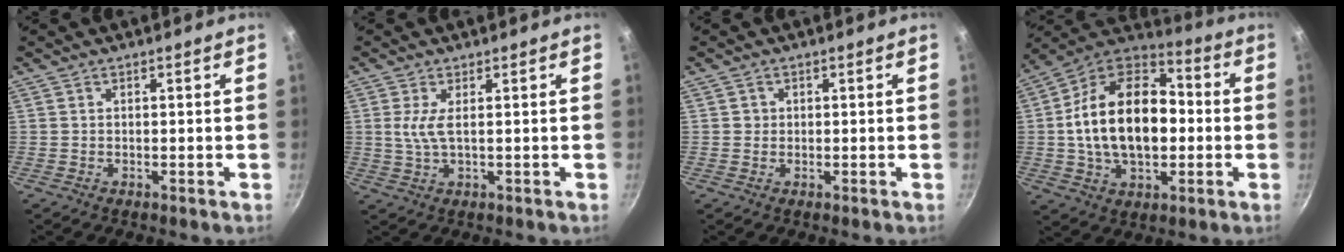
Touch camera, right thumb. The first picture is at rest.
{"total": 3.6, "force": [0.7, 1.0, 3.4], "torque": [-0.082, -0.002, 0.016]}
{"total": 1.1, "force": [0.1, 1.1, 0.2], "torque": [0.006, 0.002, 0.000]}
{"total": 22.5, "force": [-0.4, 14.3, 17.4], "torque": [-0.274, 0.038, -0.018]}